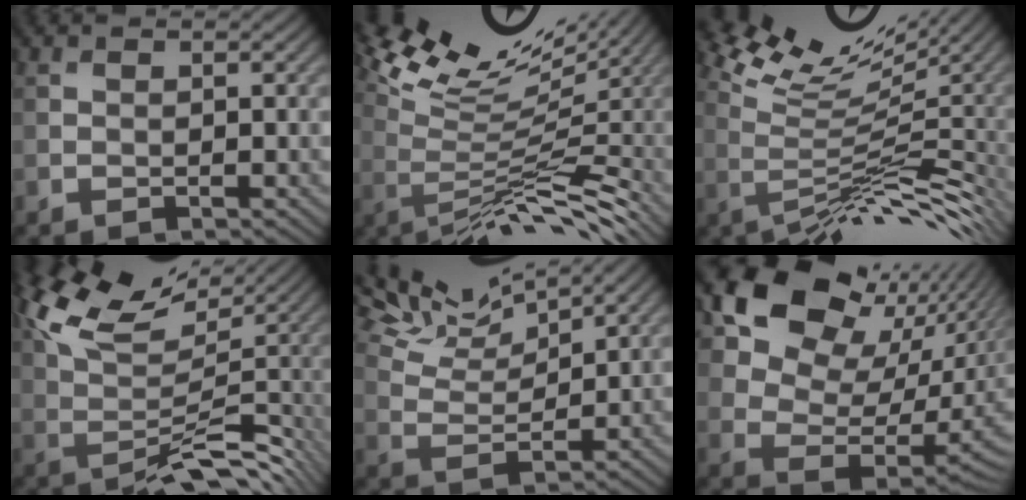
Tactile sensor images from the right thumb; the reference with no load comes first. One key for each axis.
{"total": 11.3, "fx": 4.6, "fy": 2.6, "fz": 9.9, "tx": -0.169, "ty": 0.012, "tz": 0.102}
{"total": 9.1, "fx": 3.7, "fy": 1.7, "fz": 8.2, "tx": -0.133, "ty": 0.024, "tz": 0.084}
{"total": 10.4, "fx": 3.8, "fy": 3.2, "fz": 9.1, "tx": -0.166, "ty": 0.004, "tz": 0.077}
{"total": 10.3, "fx": 9.3, "fy": 1.9, "fz": 4.2, "tx": -0.094, "ty": 0.000, "tz": 0.141}
{"total": 14.5, "fx": 7.9, "fy": 9.1, "fz": 8.1, "tx": -0.149, "ty": 0.020, "tz": 0.144}